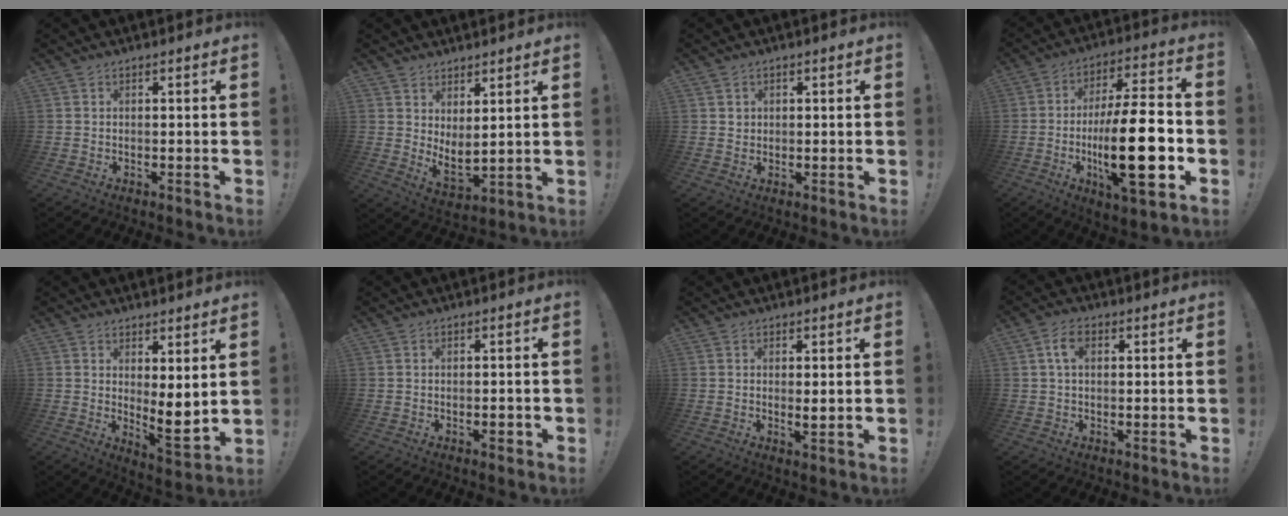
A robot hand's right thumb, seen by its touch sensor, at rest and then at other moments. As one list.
[{"total": 5.3, "force": [4.8, 1.4, 1.9], "torque": [-0.039, -0.037, 0.090]}, {"total": 1.6, "force": [0.5, 1.5, 0.2], "torque": [0.003, -0.001, 0.008]}, {"total": 24.4, "force": [-5.1, 7.2, 22.8], "torque": [-0.381, -0.002, -0.083]}, {"total": 6.0, "force": [2.1, 1.4, 5.4], "torque": [-0.055, -0.049, 0.039]}, {"total": 1.7, "force": [-0.9, 0.6, 1.3], "torque": [-0.011, -0.001, -0.015]}, {"total": 2.1, "force": [0.5, 0.1, 2.0], "torque": [-0.021, -0.012, 0.005]}, {"total": 5.4, "force": [1.5, 3.2, 4.1], "torque": [-0.073, 0.007, 0.028]}]